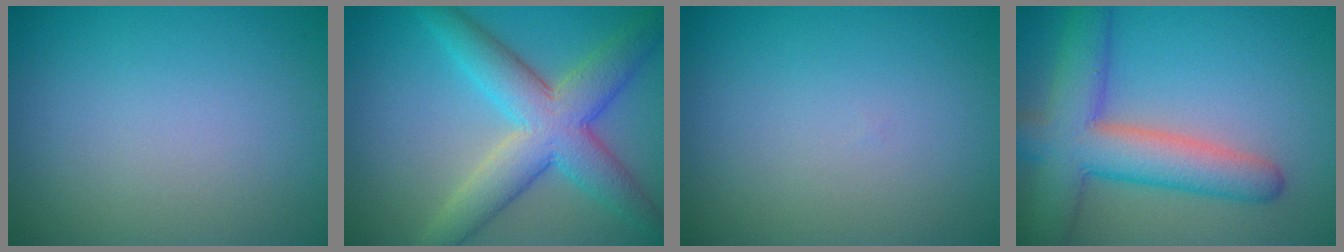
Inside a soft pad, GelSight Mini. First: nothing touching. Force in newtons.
{"total": 7.4, "press": 7.3, "slide": 0.5}
{"total": 0.0}
{"total": 7.7, "press": 7.7, "slide": 0.5}